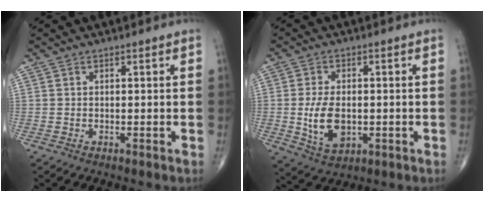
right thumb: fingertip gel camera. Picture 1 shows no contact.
{"total": 8.8, "force": [-1.0, 5.2, 7.0], "torque": [-0.118, -0.007, -0.010]}